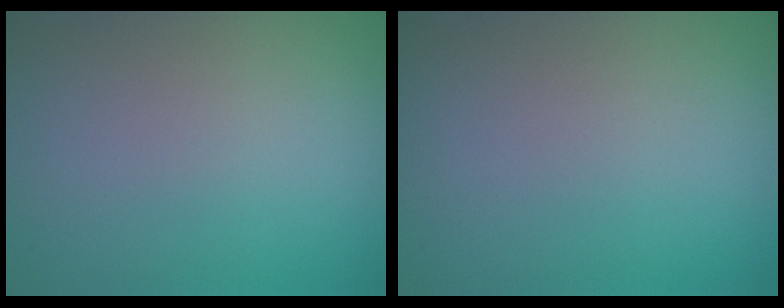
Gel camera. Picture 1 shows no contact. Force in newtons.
{"total": 0.0}